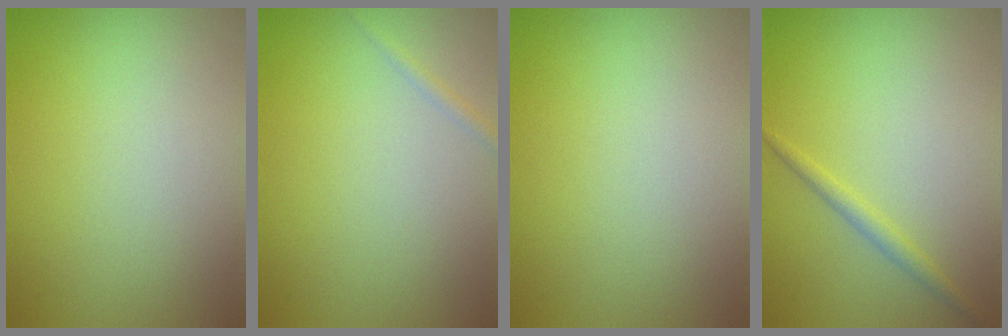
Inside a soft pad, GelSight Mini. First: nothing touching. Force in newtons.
{"total": 0.7, "press": 0.7, "slide": 0.0}
{"total": 0.0}
{"total": 1.3, "press": 1.3, "slide": 0.0}